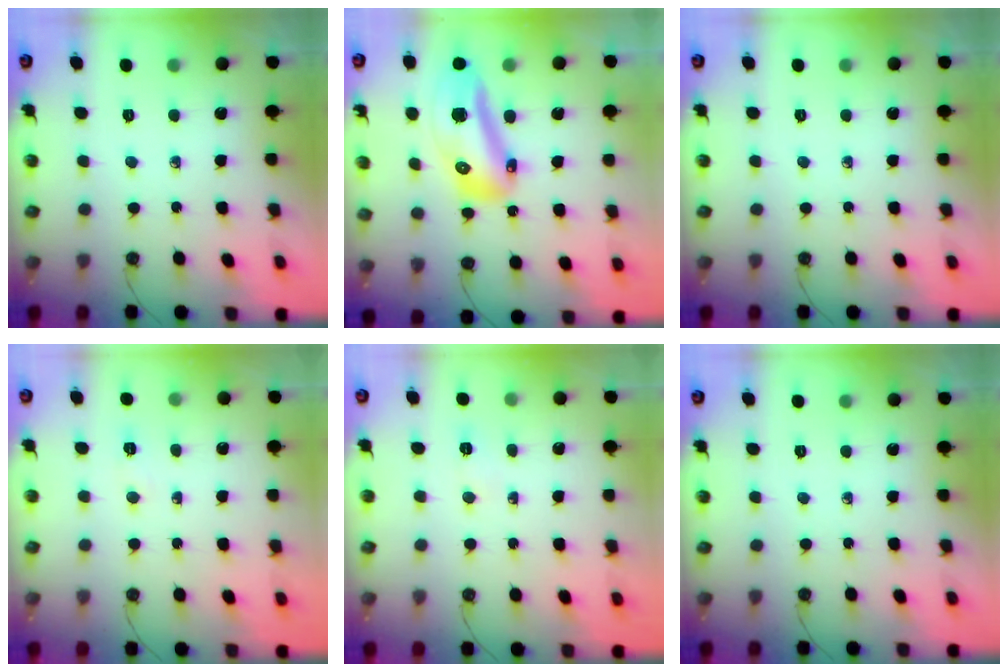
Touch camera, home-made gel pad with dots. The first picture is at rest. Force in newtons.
{"total": 18.1, "press": 17.9, "slide": 2.2}
{"total": 0.0}
{"total": 2.9, "press": 2.9, "slide": 0.5}
{"total": 4.4, "press": 2.8, "slide": 3.5}
{"total": 0.0}